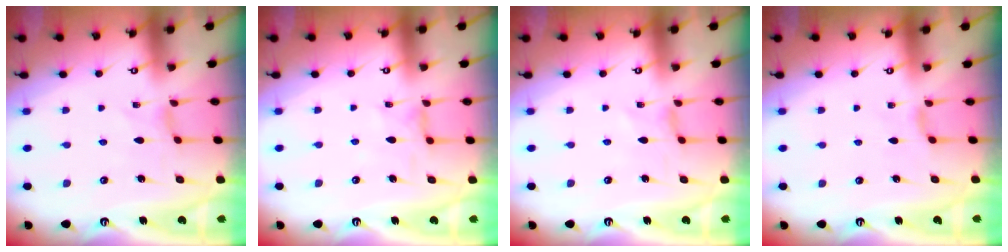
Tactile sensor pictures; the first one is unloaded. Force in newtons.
{"total": 2.8, "press": 2.8, "slide": 0.4}
{"total": 0.0}
{"total": 2.6, "press": 2.6, "slide": 0.5}